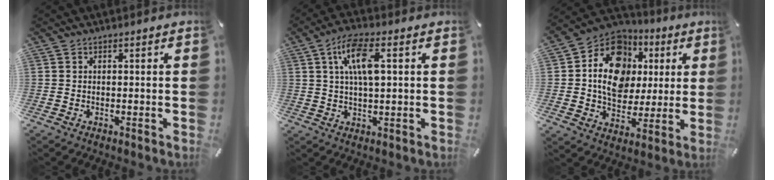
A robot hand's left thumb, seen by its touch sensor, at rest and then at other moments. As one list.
[{"total": 9.2, "force": [2.6, 3.4, 8.1], "torque": [-0.154, 0.007, 0.042]}, {"total": 15.0, "force": [2.3, 12.4, 8.1], "torque": [-0.141, -0.005, 0.044]}]